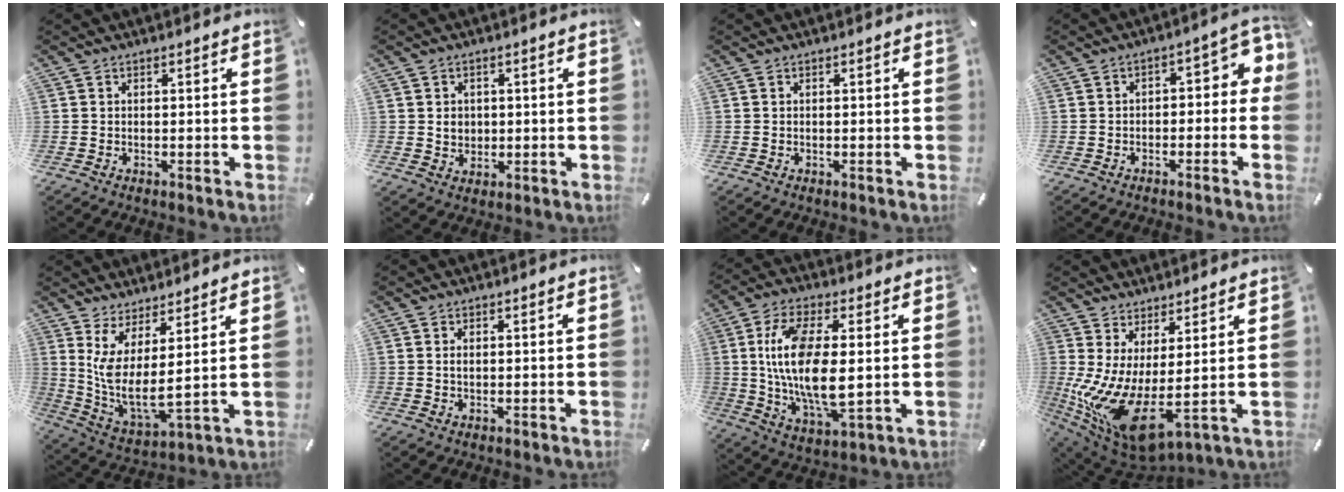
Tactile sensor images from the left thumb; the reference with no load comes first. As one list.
[{"total": 3.2, "force": [0.5, 3.1, 0.8], "torque": [-0.008, -0.004, 0.006]}, {"total": 0.0}, {"total": 5.8, "force": [-1.1, 3.5, 4.4], "torque": [-0.064, 0.007, -0.027]}, {"total": 7.7, "force": [3.7, 2.1, 6.4], "torque": [-0.161, -0.053, 0.070]}, {"total": 1.0, "force": [0.2, 0.5, 0.9], "torque": [-0.018, 0.002, 0.002]}, {"total": 16.2, "force": [2.0, 7.1, 14.5], "torque": [-0.302, -0.013, 0.032]}, {"total": 9.7, "force": [-1.4, 2.8, 9.2], "torque": [-0.195, -0.046, -0.022]}]